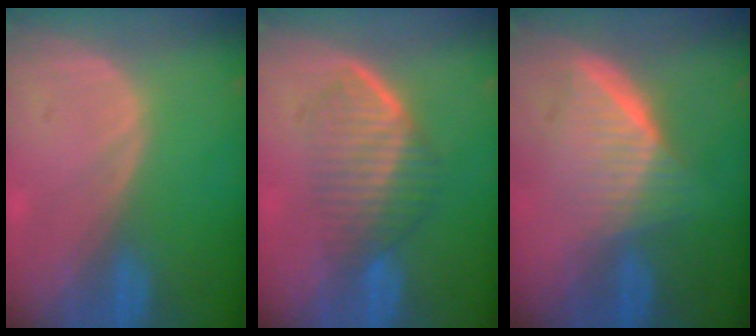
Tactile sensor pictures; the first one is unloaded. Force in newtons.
{"total": 7.0, "press": 6.1, "slide": 3.5}
{"total": 6.8, "press": 6.1, "slide": 3.1}